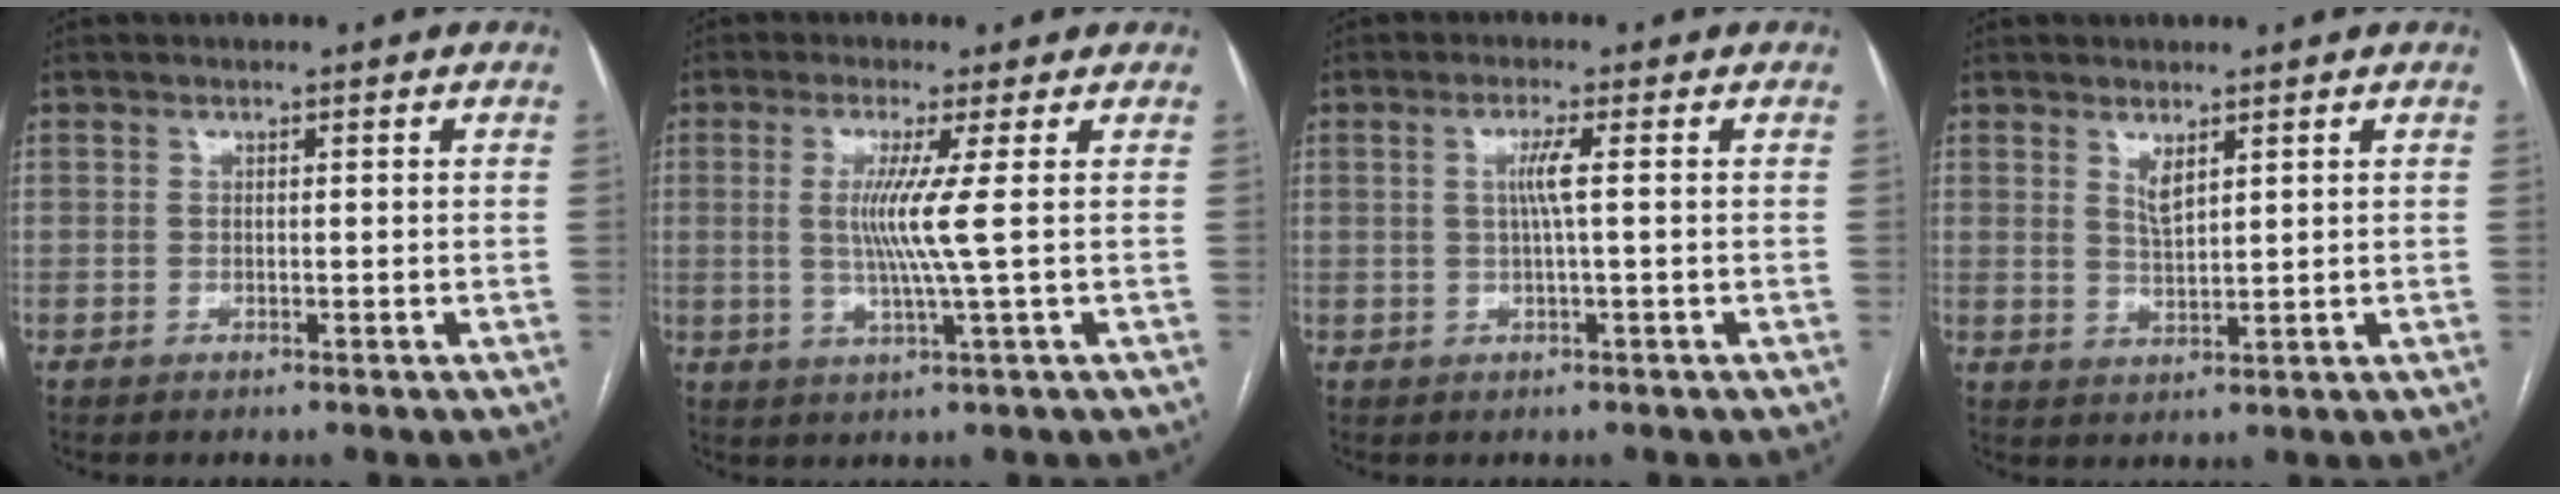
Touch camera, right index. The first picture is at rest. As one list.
[{"total": 7.3, "force": [1.1, -2.2, 6.9], "torque": [-0.137, -0.012, 0.027]}, {"total": 2.9, "force": [0.3, -0.5, 2.8], "torque": [-0.057, 0.000, 0.006]}, {"total": 2.6, "force": [1.7, 0.6, 1.9], "torque": [-0.041, -0.008, 0.038]}]